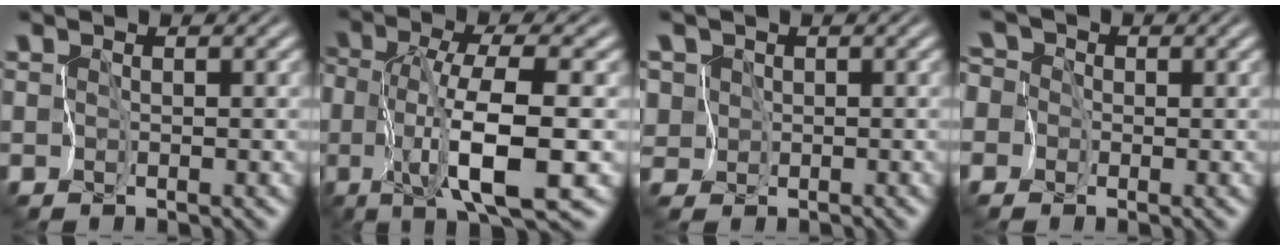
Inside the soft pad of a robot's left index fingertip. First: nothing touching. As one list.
[{"total": 6.9, "force": [-1.1, 1.1, 6.8], "torque": [-0.137, 0.005, -0.025]}, {"total": 5.4, "force": [1.4, 4.8, 2.0], "torque": [-0.065, 0.020, -0.016]}, {"total": 5.7, "force": [-1.7, 5.2, 1.6], "torque": [-0.052, 0.012, -0.074]}]